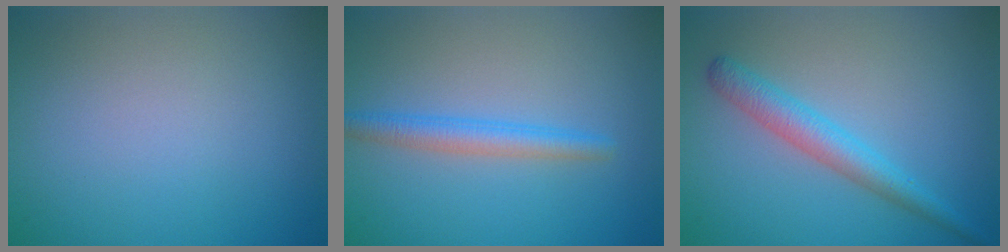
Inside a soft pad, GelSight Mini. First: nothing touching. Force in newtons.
{"total": 2.6, "press": 2.6, "slide": 0.2}
{"total": 3.3, "press": 3.3, "slide": 0.1}